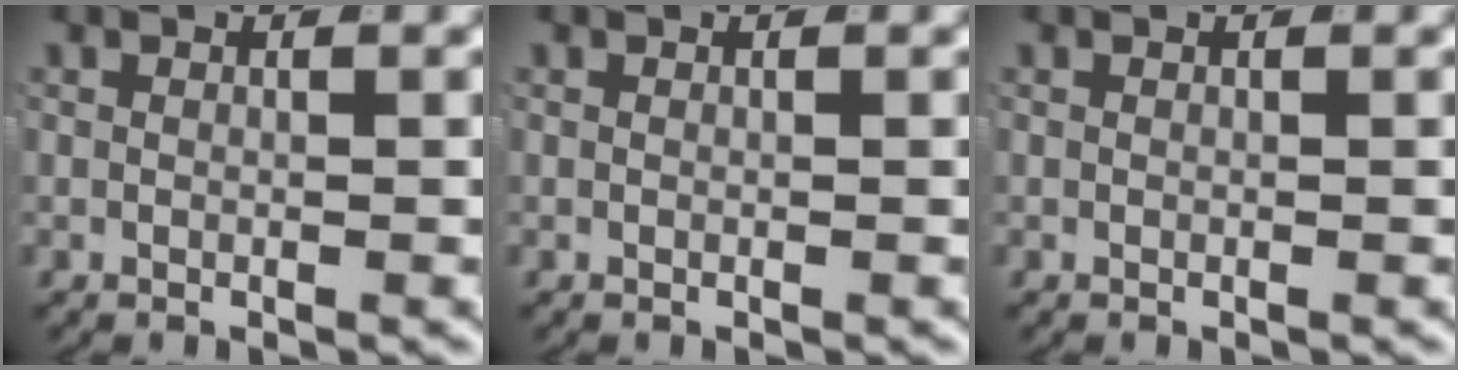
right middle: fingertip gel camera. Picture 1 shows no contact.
{"total": 0.0}
{"total": 0.0}